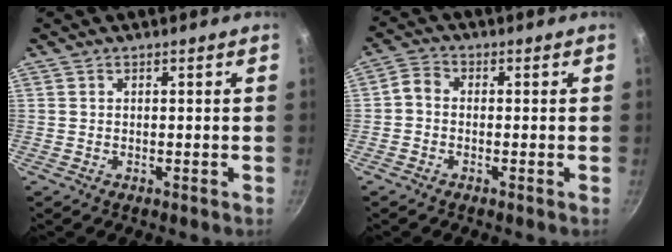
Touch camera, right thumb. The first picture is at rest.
{"total": 2.8, "force": [-0.9, 2.1, 1.6], "torque": [-0.037, 0.017, -0.029]}